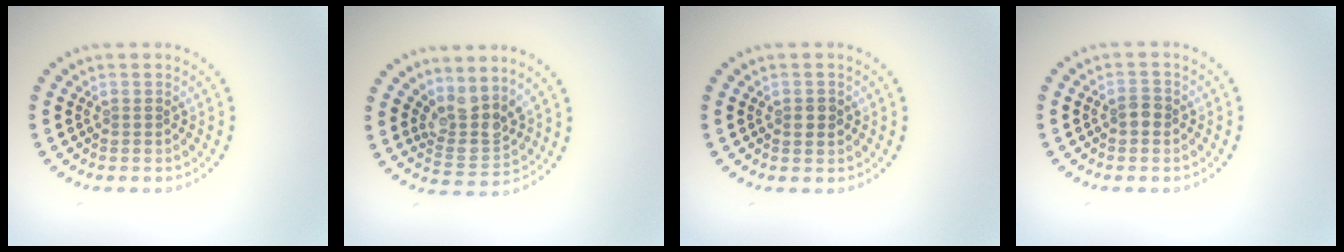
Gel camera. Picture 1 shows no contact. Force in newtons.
{"total": 3.3, "press": 2.5, "slide": 2.1}
{"total": 1.4, "press": 1.4, "slide": 0.2}
{"total": 1.3, "press": 1.3, "slide": 0.3}